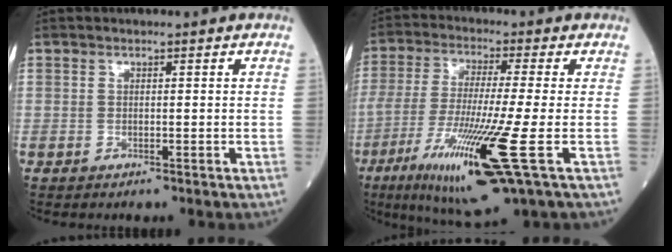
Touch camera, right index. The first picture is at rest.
{"total": 15.8, "force": [-6.1, -0.4, 14.6], "torque": [-0.305, -0.047, -0.113]}